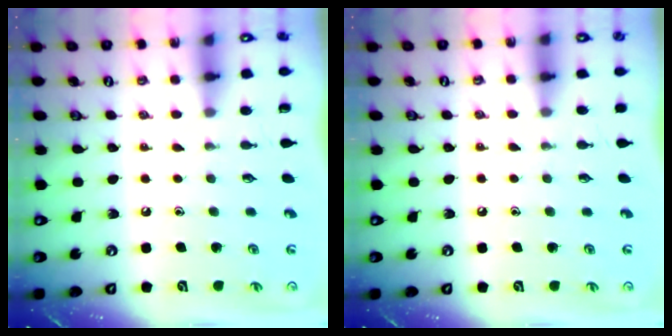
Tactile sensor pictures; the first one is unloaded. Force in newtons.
{"total": 4.2, "press": 4.1, "slide": 0.6}